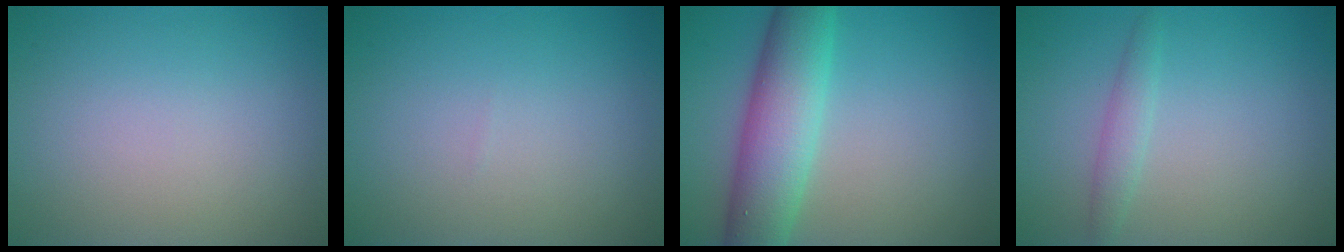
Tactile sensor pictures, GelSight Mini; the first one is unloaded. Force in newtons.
{"total": 0.0}
{"total": 7.3, "press": 7.3, "slide": 0.3}
{"total": 1.6, "press": 1.6, "slide": 0.1}